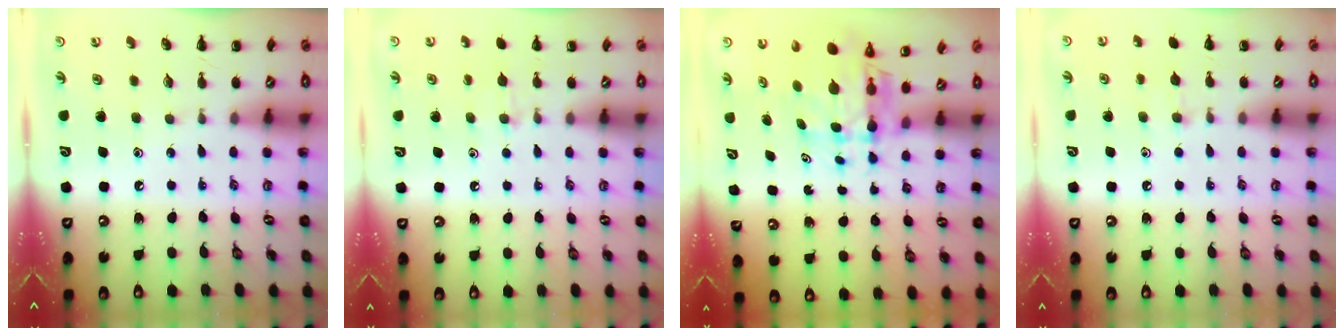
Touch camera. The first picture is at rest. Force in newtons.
{"total": 5.7, "press": 5.5, "slide": 1.8}
{"total": 6.3, "press": 6.2, "slide": 1.5}
{"total": 5.3, "press": 4.9, "slide": 2.0}